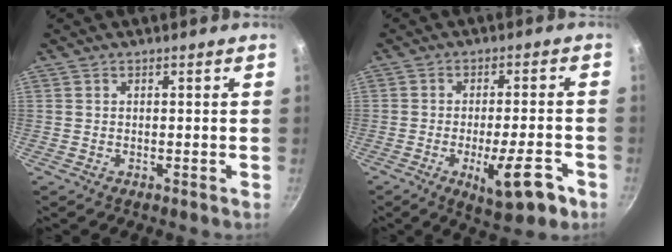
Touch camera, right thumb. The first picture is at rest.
{"total": 11.0, "force": [-4.7, 3.5, 9.4], "torque": [-0.117, 0.017, -0.060]}